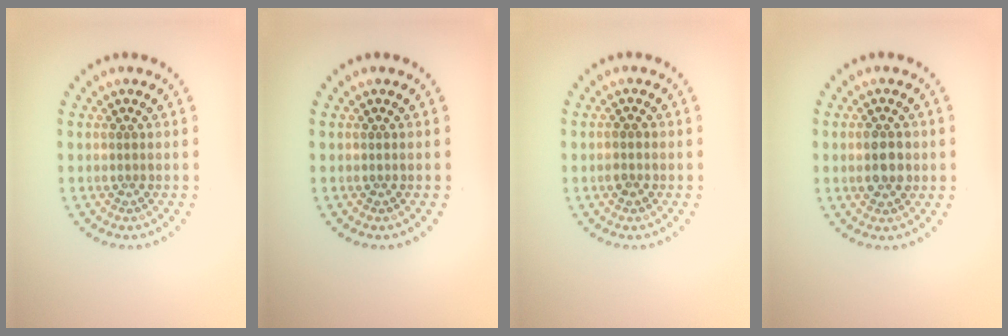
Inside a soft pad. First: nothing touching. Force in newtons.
{"total": 0.0}
{"total": 1.1, "press": 1.0, "slide": 0.4}
{"total": 2.9, "press": 2.9, "slide": 0.1}